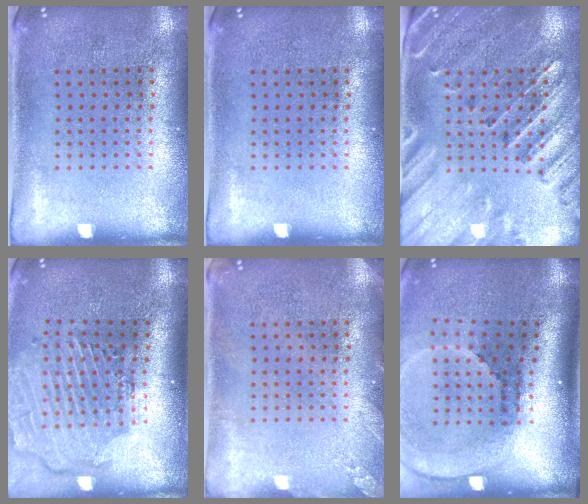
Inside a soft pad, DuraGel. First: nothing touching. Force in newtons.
{"total": 0.0}
{"total": 2.9, "press": 2.7, "slide": 1.1}
{"total": 2.8, "press": 2.3, "slide": 1.7}
{"total": 1.2, "press": 1.2, "slide": 0.1}
{"total": 2.6, "press": 1.8, "slide": 1.8}